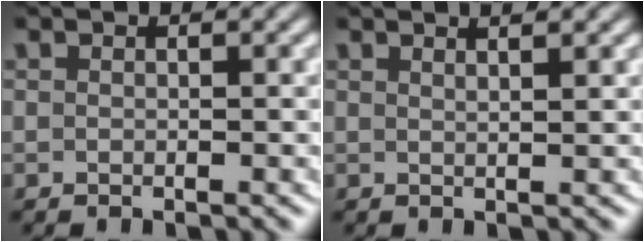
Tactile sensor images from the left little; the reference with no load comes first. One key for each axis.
{"total": 2.1, "fx": 1.6, "fy": -0.3, "fz": 1.4, "tx": -0.020, "ty": -0.003, "tz": 0.029}